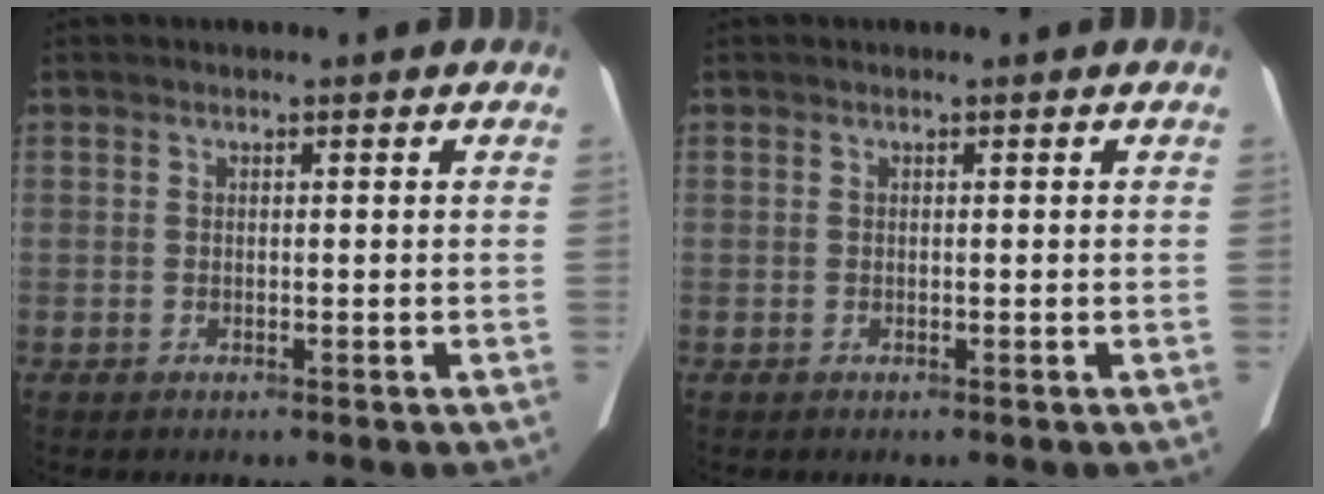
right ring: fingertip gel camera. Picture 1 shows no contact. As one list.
[{"total": 0.0}]